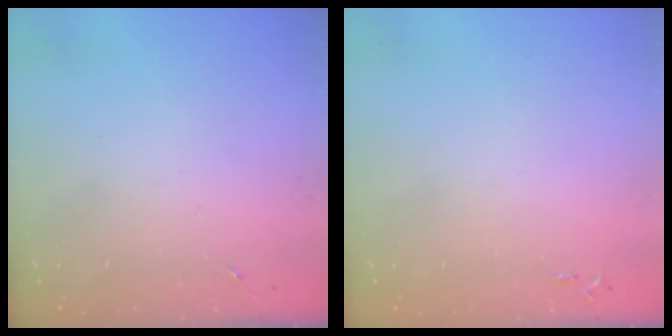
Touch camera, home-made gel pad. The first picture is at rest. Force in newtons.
{"total": 2.6, "press": 2.6, "slide": 0.3}